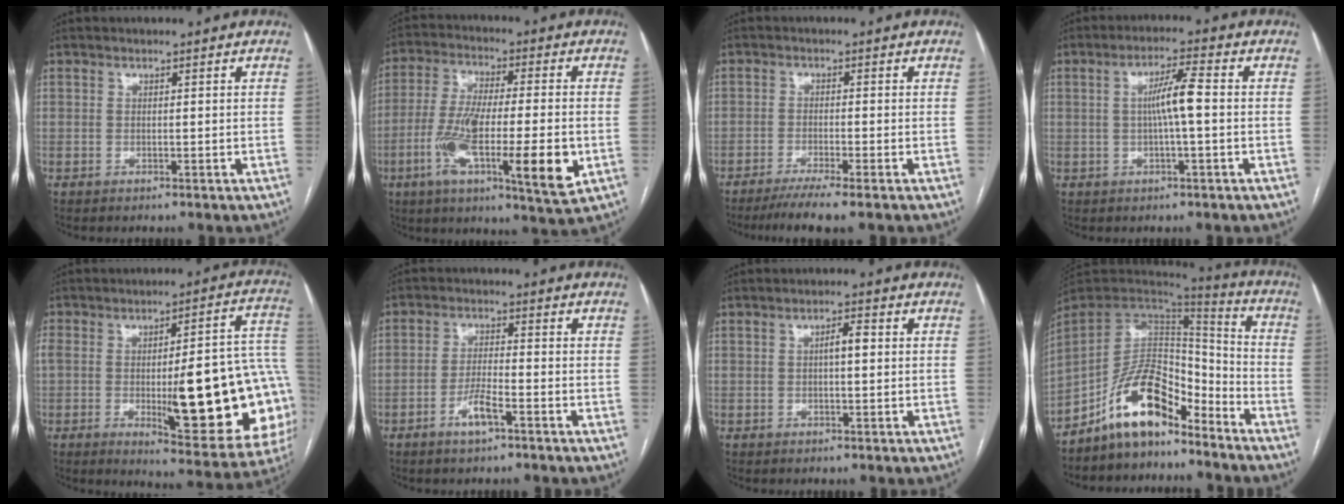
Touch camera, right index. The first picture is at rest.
{"total": 17.2, "force": [-4.9, 2.7, 16.2], "torque": [-0.278, -0.014, -0.078]}
{"total": 5.9, "force": [-4.5, -0.6, 3.8], "torque": [-0.058, -0.014, -0.077]}
{"total": 5.6, "force": [0.0, 0.1, 5.6], "torque": [-0.100, 0.010, 0.000]}
{"total": 26.9, "force": [-3.7, 6.8, 25.8], "torque": [-0.296, 0.019, -0.034]}
{"total": 4.5, "force": [-2.5, 0.7, 3.6], "torque": [-0.072, -0.001, -0.049]}
{"total": 2.5, "force": [0.2, 0.5, 2.5], "torque": [-0.041, 0.005, 0.002]}
{"total": 12.9, "force": [-9.4, 5.3, 7.0], "torque": [-0.125, 0.031, -0.173]}